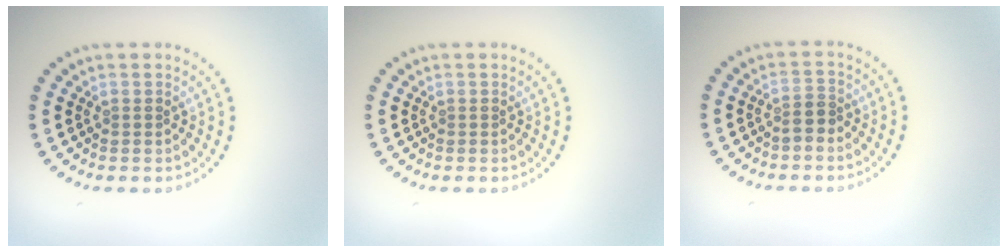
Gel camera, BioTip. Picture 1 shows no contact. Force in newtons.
{"total": 0.0}
{"total": 1.6, "press": 1.4, "slide": 0.8}